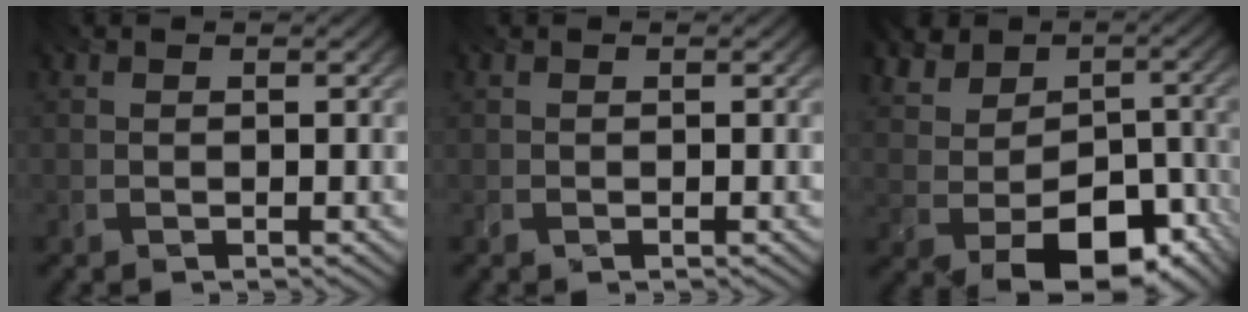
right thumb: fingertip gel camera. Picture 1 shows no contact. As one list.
[{"total": 0.0}, {"total": 11.3, "force": [-2.3, 8.1, 7.5], "torque": [-0.124, -0.017, -0.018]}]